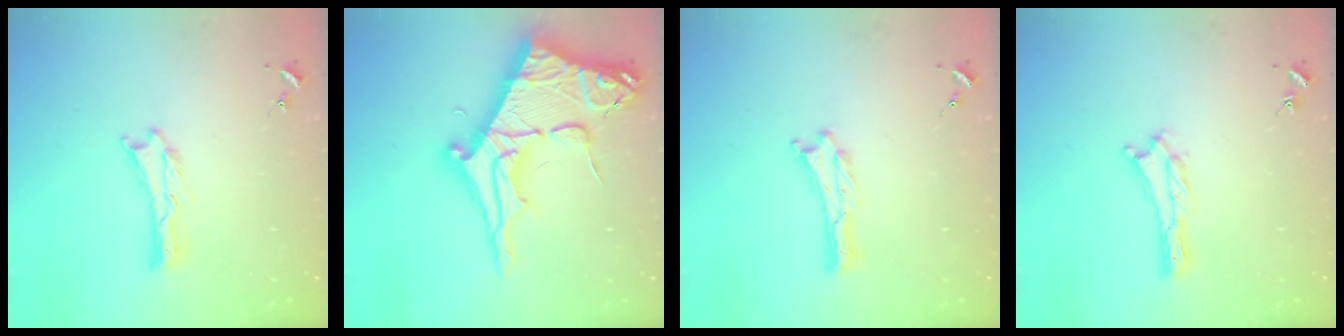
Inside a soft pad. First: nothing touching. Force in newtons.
{"total": 12.4, "press": 12.4, "slide": 1.4}
{"total": 0.0}
{"total": 0.0}